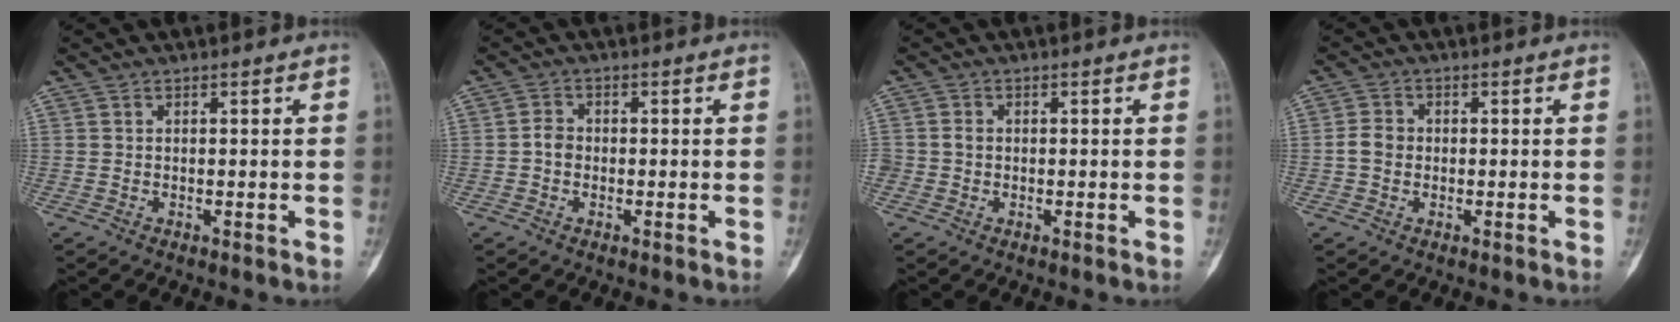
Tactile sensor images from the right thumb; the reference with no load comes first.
{"total": 2.4, "force": [-0.5, 1.9, 1.3], "torque": [-0.014, 0.008, -0.015]}
{"total": 1.5, "force": [-0.2, 1.3, 0.6], "torque": [-0.004, 0.005, -0.002]}
{"total": 3.3, "force": [-0.3, 2.7, 1.8], "torque": [-0.029, 0.010, -0.012]}